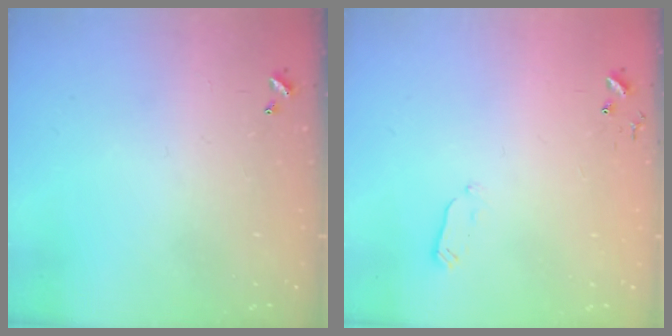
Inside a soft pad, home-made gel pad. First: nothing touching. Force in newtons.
{"total": 2.7, "press": 2.6, "slide": 0.4}